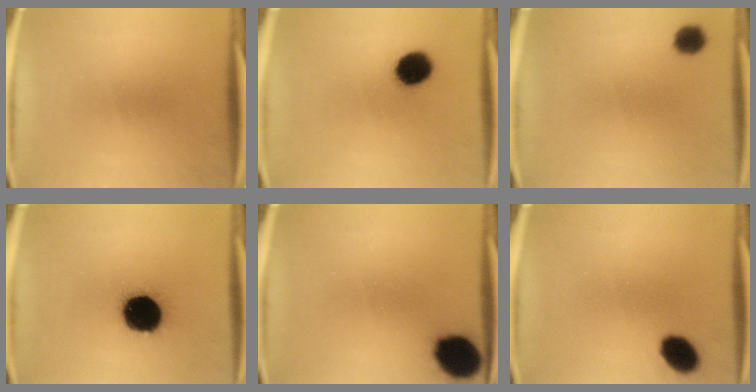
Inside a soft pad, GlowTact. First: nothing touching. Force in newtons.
{"total": 8.5}
{"total": 4.0}
{"total": 18.6}
{"total": 12.7}
{"total": 7.3}